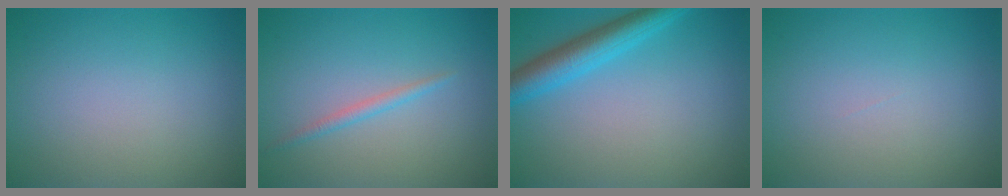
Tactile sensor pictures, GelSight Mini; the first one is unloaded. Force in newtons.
{"total": 1.1, "press": 1.1, "slide": 0.0}
{"total": 4.5, "press": 4.5, "slide": 0.4}
{"total": 0.0}